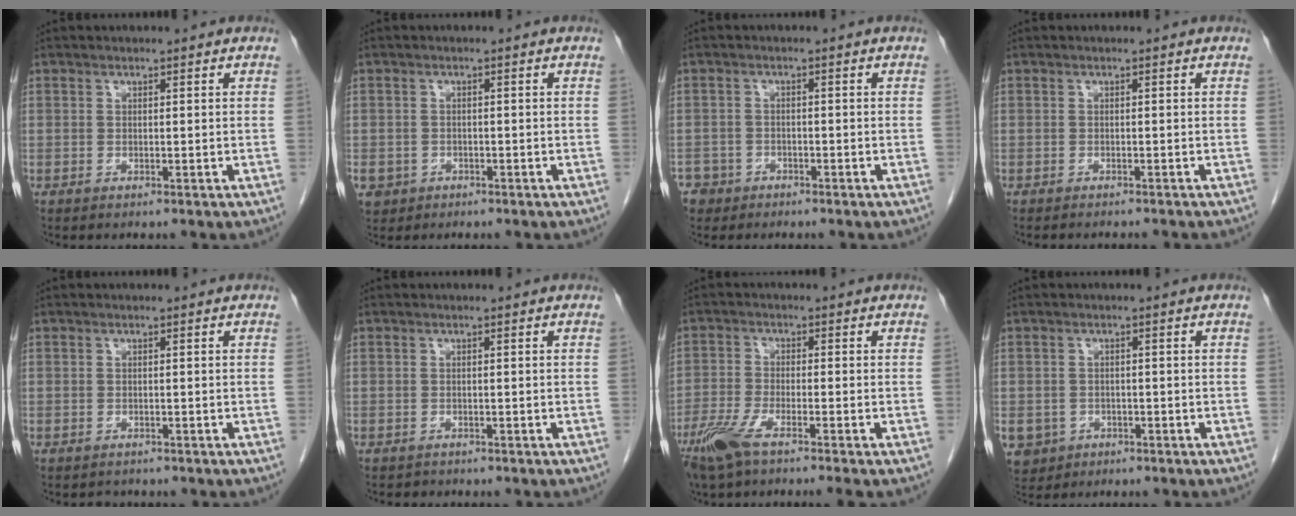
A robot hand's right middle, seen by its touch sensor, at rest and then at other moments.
{"total": 4.5, "force": [-2.3, 3.8, 0.9], "torque": [-0.021, 0.003, -0.033]}
{"total": 4.1, "force": [-2.8, 3.0, 0.0], "torque": [0.000, 0.008, -0.050]}
{"total": 5.8, "force": [-5.3, 0.8, 2.2], "torque": [-0.023, -0.009, -0.061]}
{"total": 1.5, "force": [-1.3, 0.7, 0.1], "torque": [-0.011, -0.002, -0.017]}
{"total": 1.1, "force": [-1.0, 0.5, -0.1], "torque": [-0.011, 0.000, -0.015]}
{"total": 6.7, "force": [-4.7, 0.4, 4.8], "torque": [-0.099, -0.017, -0.091]}
{"total": 6.6, "force": [-2.8, 5.7, 1.6], "torque": [-0.045, 0.000, -0.037]}